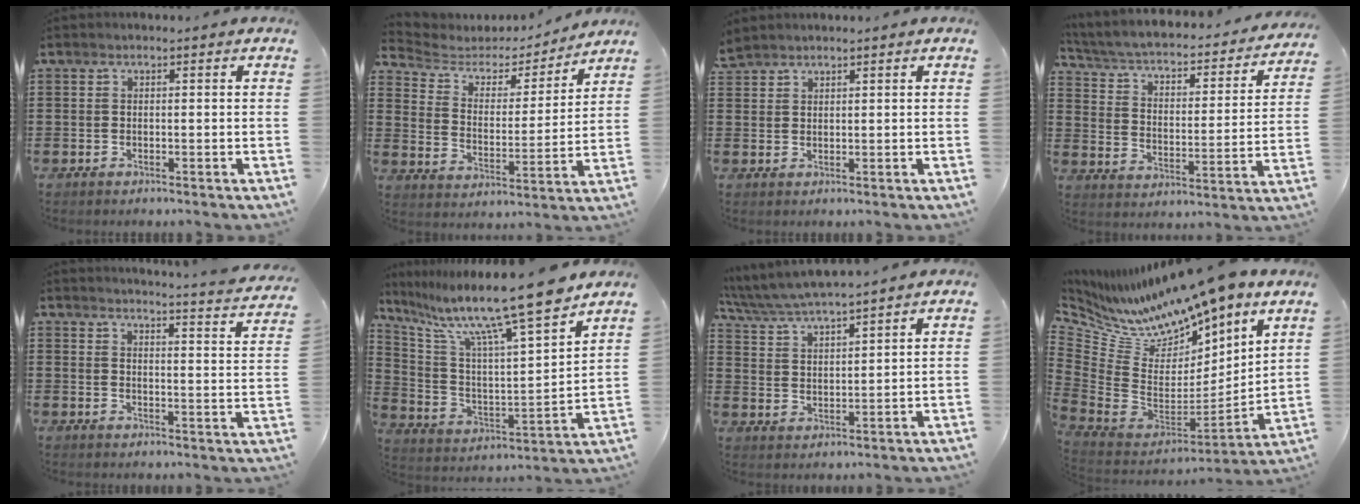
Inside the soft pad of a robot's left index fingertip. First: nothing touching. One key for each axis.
{"total": 3.9, "fx": 3.1, "fy": 2.1, "fz": 0.9, "tx": -0.045, "ty": -0.020, "tz": 0.043}
{"total": 2.3, "fx": 2.2, "fy": 0.5, "fz": 0.0, "tx": -0.006, "ty": 0.002, "tz": 0.045}
{"total": 2.6, "fx": 1.6, "fy": 1.2, "fz": 1.7, "tx": -0.047, "ty": -0.022, "tz": 0.014}
{"total": 3.3, "fx": 3.1, "fy": -0.7, "fz": 0.7, "tx": -0.023, "ty": -0.034, "tz": 0.046}
{"total": 13.7, "fx": 11.0, "fy": 0.2, "fz": 8.2, "tx": -0.178, "ty": -0.076, "tz": 0.175}
{"total": 5.2, "fx": 5.0, "fy": -0.1, "fz": 1.4, "tx": -0.048, "ty": -0.026, "tz": 0.087}
{"total": 11.2, "fx": 10.5, "fy": 2.7, "fz": 2.9, "tx": -0.124, "ty": -0.093, "tz": 0.175}